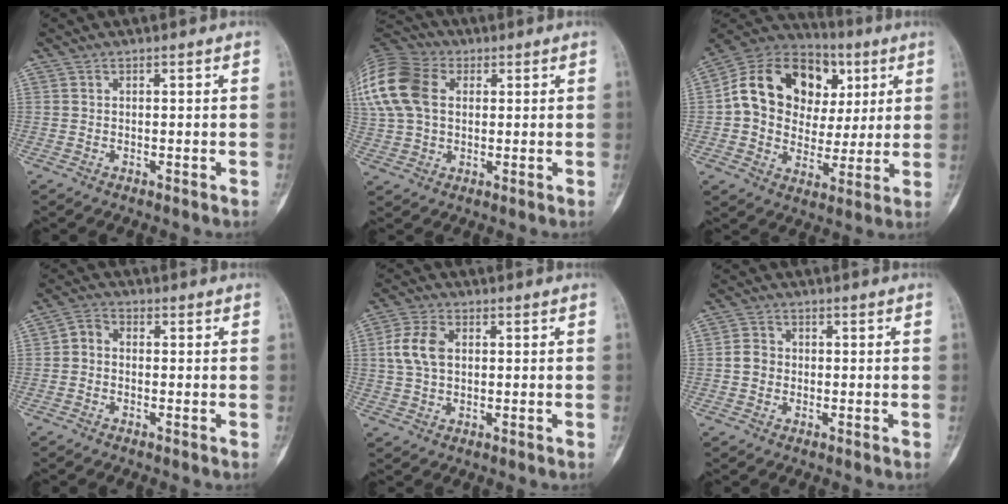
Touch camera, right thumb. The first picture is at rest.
{"total": 19.5, "force": [4.7, 14.0, 12.7], "torque": [-0.301, 0.039, 0.086]}
{"total": 20.8, "force": [4.6, 16.1, 12.4], "torque": [-0.184, 0.028, 0.079]}
{"total": 2.9, "force": [-0.5, 2.1, 1.9], "torque": [-0.029, 0.012, -0.024]}
{"total": 6.8, "force": [1.0, 4.5, 5.1], "torque": [-0.106, 0.011, 0.018]}
{"total": 3.0, "force": [-0.4, 2.7, 1.2], "torque": [-0.011, 0.009, -0.011]}